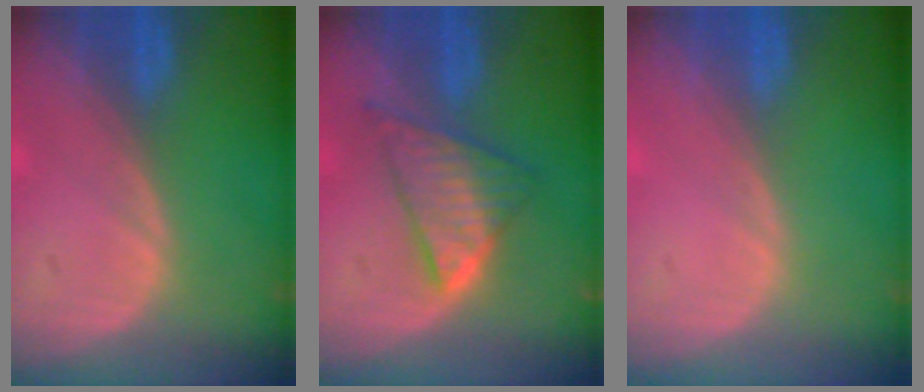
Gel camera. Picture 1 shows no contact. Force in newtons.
{"total": 6.7, "press": 6.6, "slide": 0.3}
{"total": 0.0}